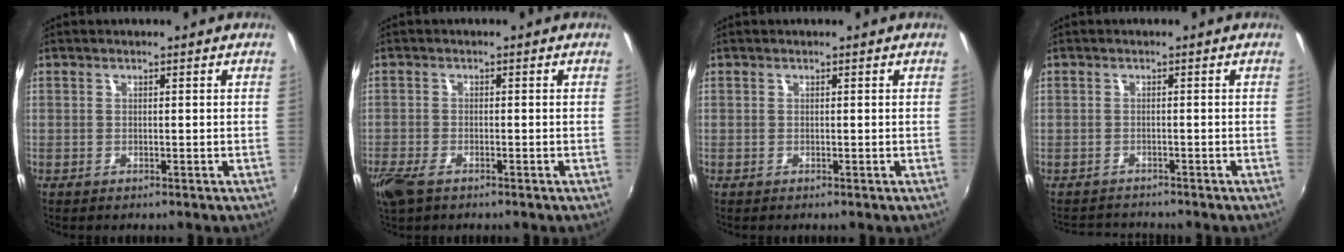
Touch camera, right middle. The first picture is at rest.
{"total": 4.7, "force": [-3.2, 1.9, 2.9], "torque": [-0.076, -0.014, -0.061]}
{"total": 0.0}
{"total": 3.6, "force": [-3.0, 1.9, 0.1], "torque": [-0.003, 0.014, -0.052]}